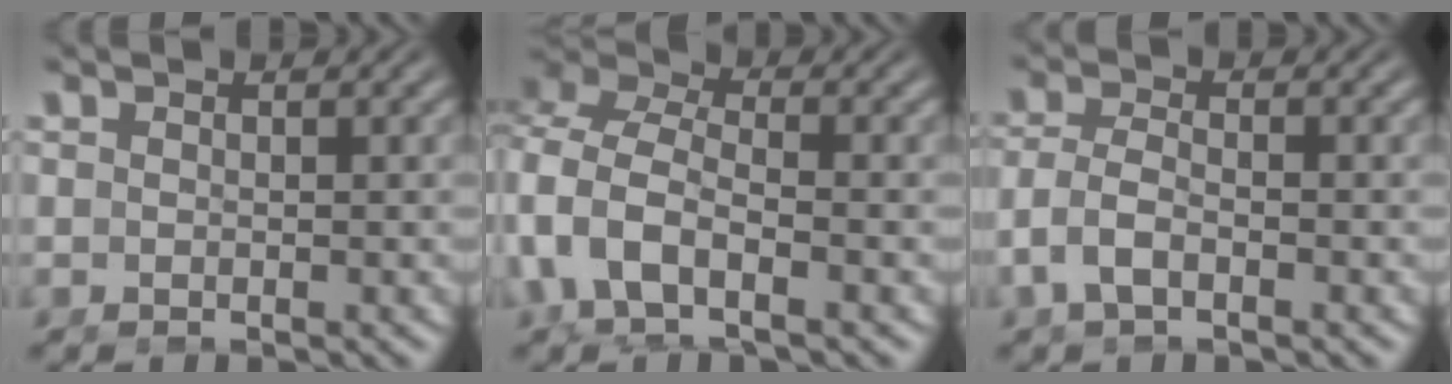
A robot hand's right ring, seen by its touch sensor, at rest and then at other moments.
{"total": 9.8, "force": [0.1, 7.8, 6.0], "torque": [-0.160, -0.021, -0.003]}
{"total": 3.4, "force": [-1.4, 2.1, 2.3], "torque": [-0.064, -0.021, -0.015]}